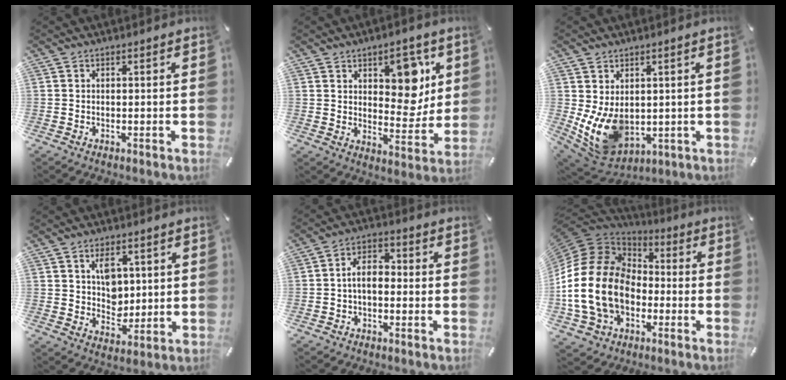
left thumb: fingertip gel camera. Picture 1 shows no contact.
{"total": 11.4, "force": [5.1, 6.9, 7.5], "torque": [-0.081, -0.028, 0.083]}
{"total": 10.4, "force": [0.1, 8.2, 6.3], "torque": [-0.142, -0.018, 0.009]}
{"total": 6.5, "force": [2.3, 5.2, 3.3], "torque": [-0.039, -0.005, 0.036]}
{"total": 5.9, "force": [-1.3, 3.5, 4.6], "torque": [-0.095, 0.016, -0.029]}
{"total": 20.0, "force": [-4.3, 15.3, 12.1], "torque": [-0.288, 0.019, -0.079]}